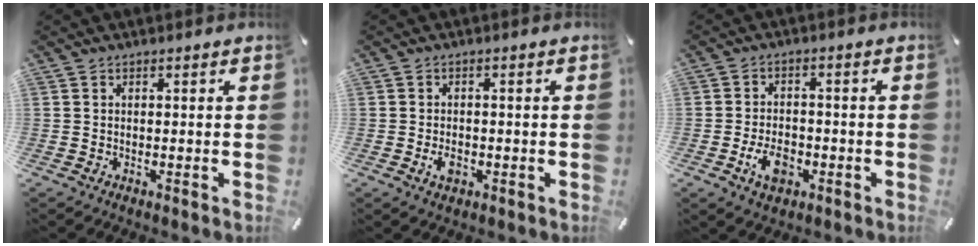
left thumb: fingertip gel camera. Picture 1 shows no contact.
{"total": 2.9, "force": [-1.1, 1.9, 2.0], "torque": [-0.043, 0.002, -0.019]}
{"total": 6.7, "force": [-2.6, 4.3, 4.4], "torque": [-0.095, 0.010, -0.049]}